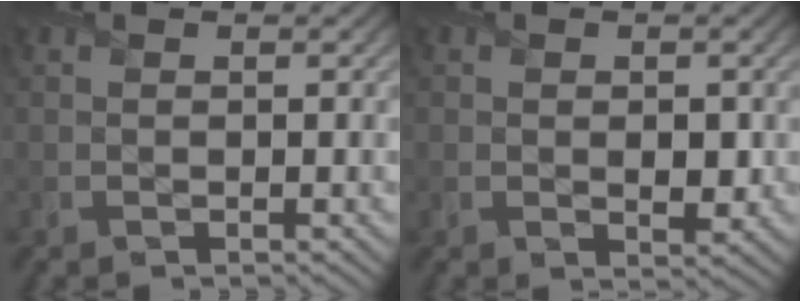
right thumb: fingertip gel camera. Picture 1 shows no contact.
{"total": 1.9, "force": [-0.1, 1.1, 1.6], "torque": [-0.031, -0.008, -0.001]}